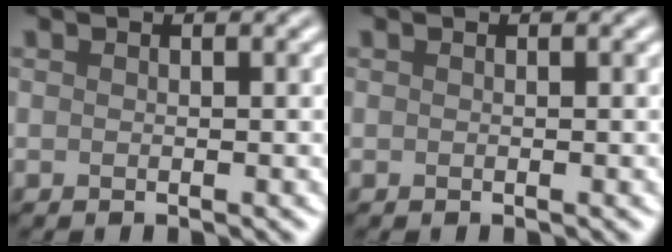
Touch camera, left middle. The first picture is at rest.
{"total": 0.0}